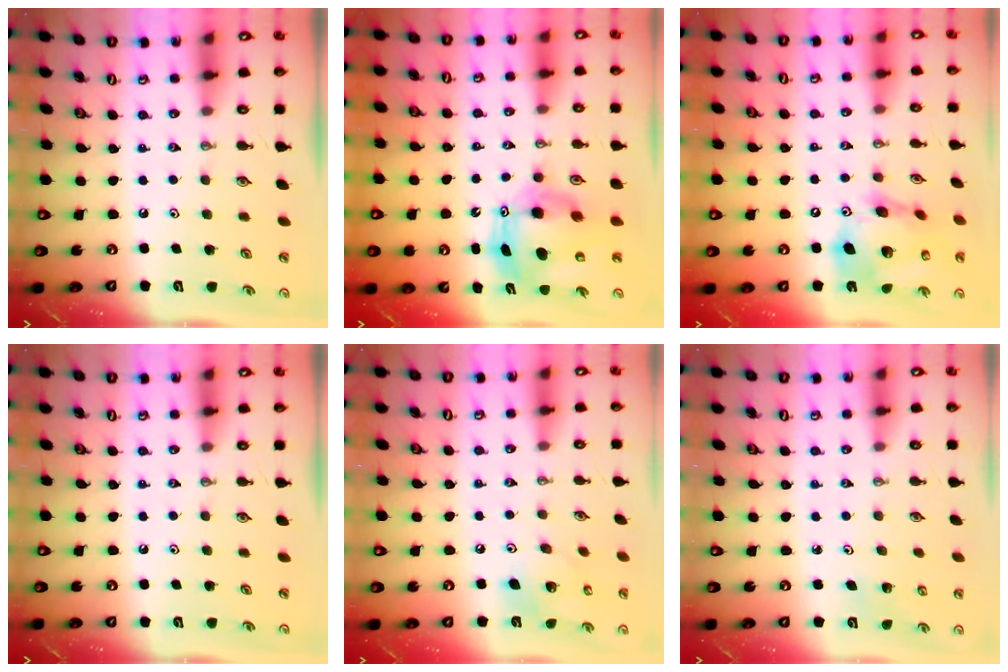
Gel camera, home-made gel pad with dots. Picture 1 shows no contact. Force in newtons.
{"total": 11.3, "press": 11.3, "slide": 1.1}
{"total": 18.8, "press": 18.6, "slide": 3.2}
{"total": 0.0}
{"total": 12.4, "press": 12.0, "slide": 3.1}
{"total": 1.0, "press": 1.0, "slide": 0.1}